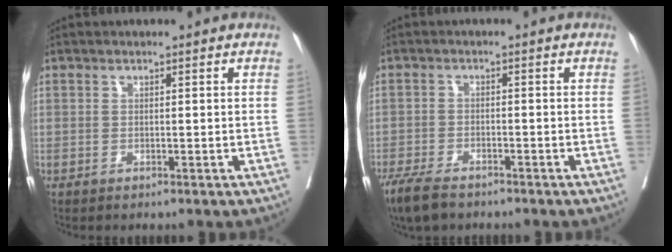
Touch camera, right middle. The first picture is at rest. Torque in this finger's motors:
{"motor_torque": [0.67, -0.67, 0.16, 0.08]}